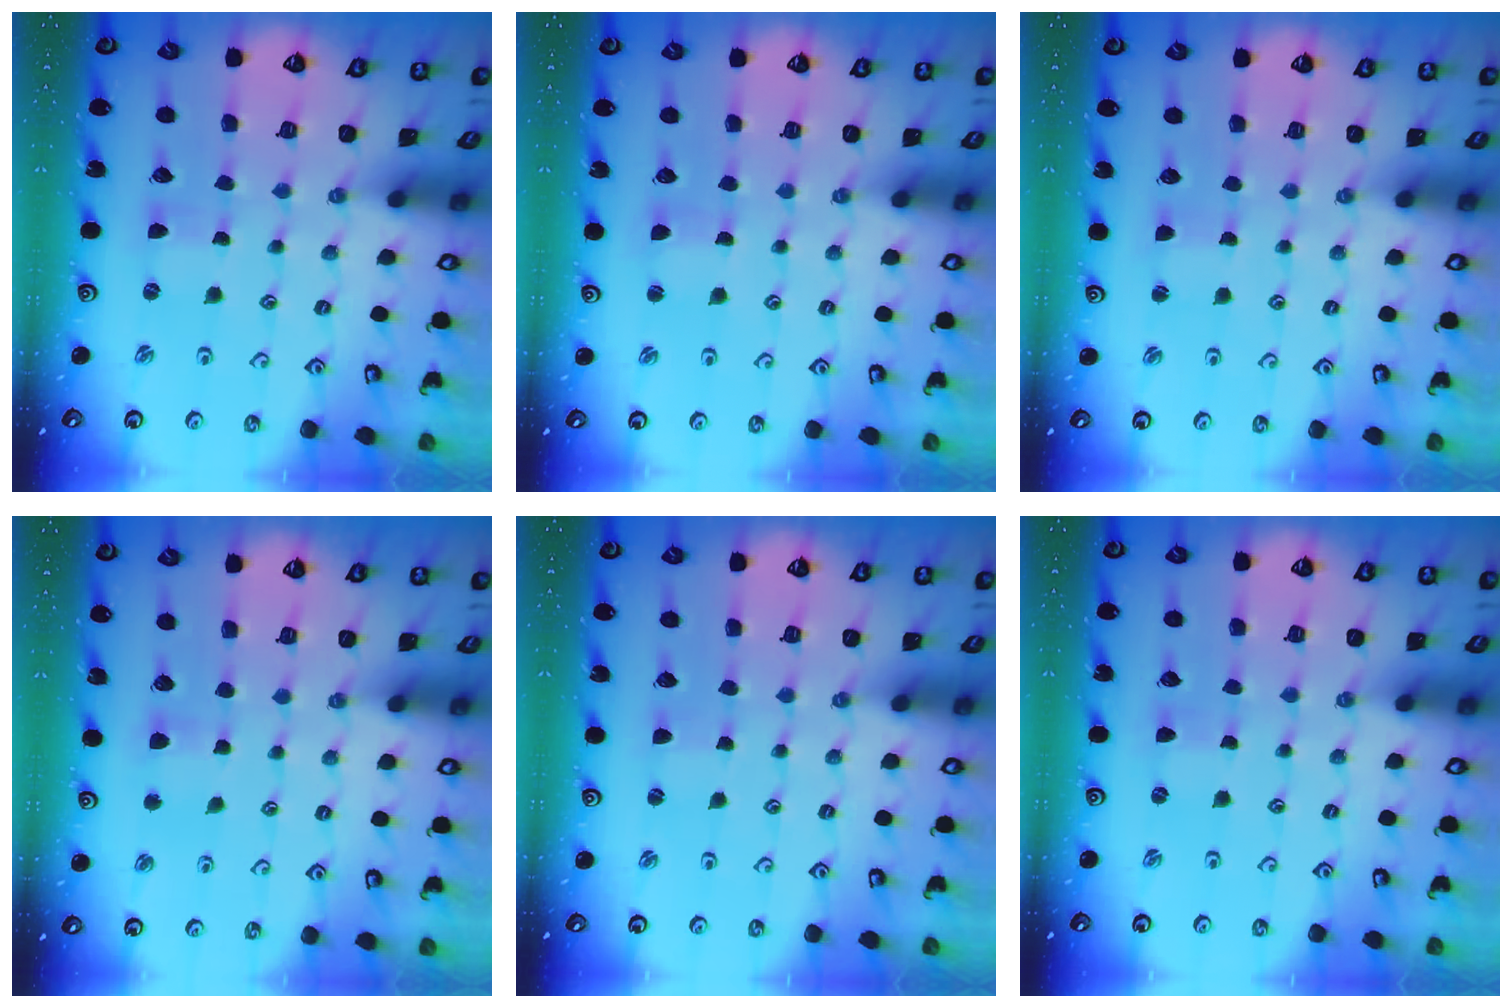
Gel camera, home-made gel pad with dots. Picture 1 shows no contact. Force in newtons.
{"total": 1.1, "press": 1.1, "slide": 0.1}
{"total": 0.9, "press": 0.9, "slide": 0.1}
{"total": 3.3, "press": 3.3, "slide": 0.5}
{"total": 1.5, "press": 1.5, "slide": 0.3}
{"total": 0.0}